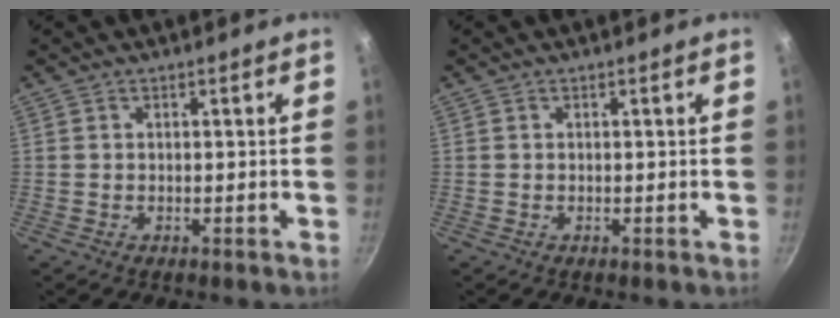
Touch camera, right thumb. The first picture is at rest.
{"total": 0.0}